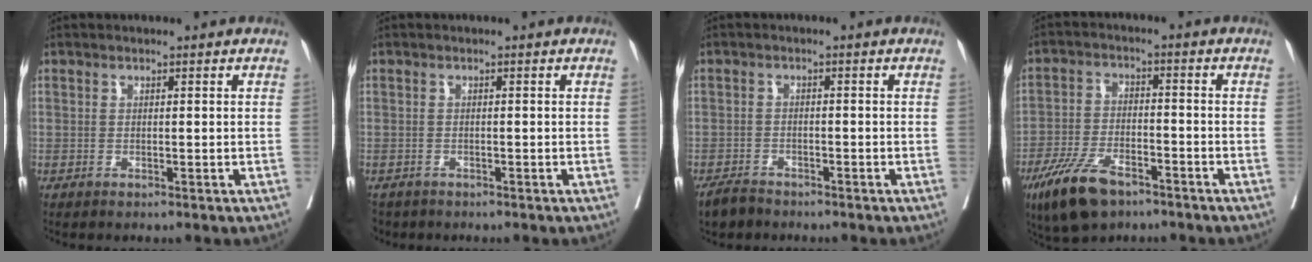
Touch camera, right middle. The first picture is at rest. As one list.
[{"total": 3.2, "force": [-2.7, 1.8, 0.4], "torque": [-0.006, -0.003, -0.044]}, {"total": 3.0, "force": [-2.7, 1.2, 0.7], "torque": [-0.013, -0.002, -0.046]}, {"total": 9.5, "force": [-6.2, 3.6, 6.2], "torque": [-0.128, -0.012, -0.113]}]